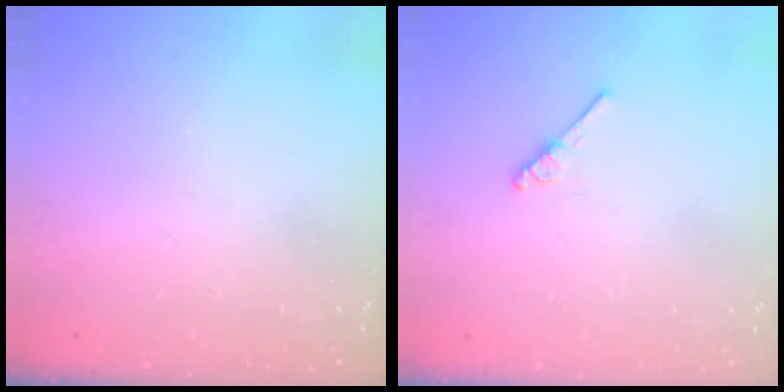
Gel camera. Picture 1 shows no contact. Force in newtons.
{"total": 3.0, "press": 2.9, "slide": 0.5}